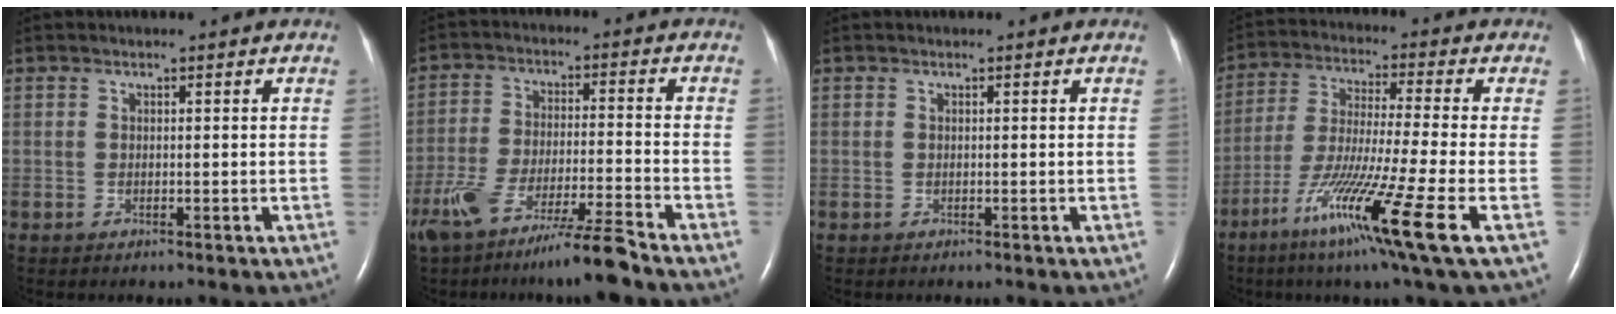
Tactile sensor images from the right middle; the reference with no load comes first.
{"total": 11.2, "force": [-8.5, -0.5, 7.3], "torque": [-0.138, -0.027, -0.153]}
{"total": 0.0}
{"total": 16.2, "force": [-7.5, -1.3, 14.3], "torque": [-0.279, -0.051, -0.138]}